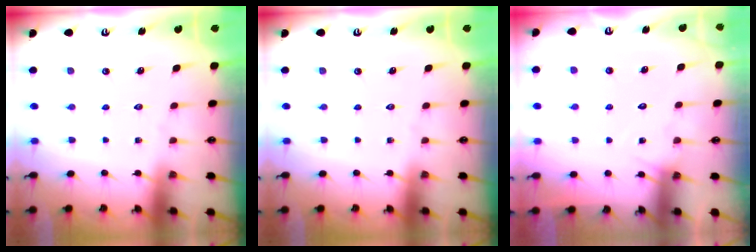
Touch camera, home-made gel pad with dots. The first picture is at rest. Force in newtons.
{"total": 0.0}
{"total": 6.6, "press": 6.6, "slide": 0.5}